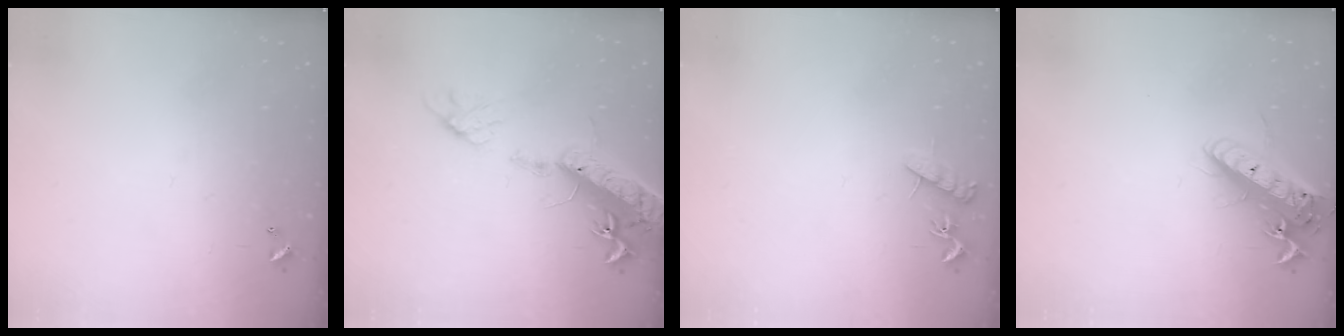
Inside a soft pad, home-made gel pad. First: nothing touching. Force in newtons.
{"total": 17.9, "press": 17.4, "slide": 3.9}
{"total": 8.1, "press": 8.1, "slide": 0.6}
{"total": 16.4, "press": 16.0, "slide": 3.4}